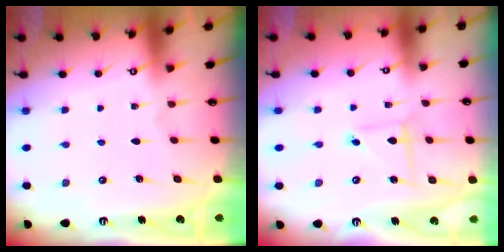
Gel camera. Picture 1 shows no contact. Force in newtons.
{"total": 2.4, "press": 2.4, "slide": 0.2}